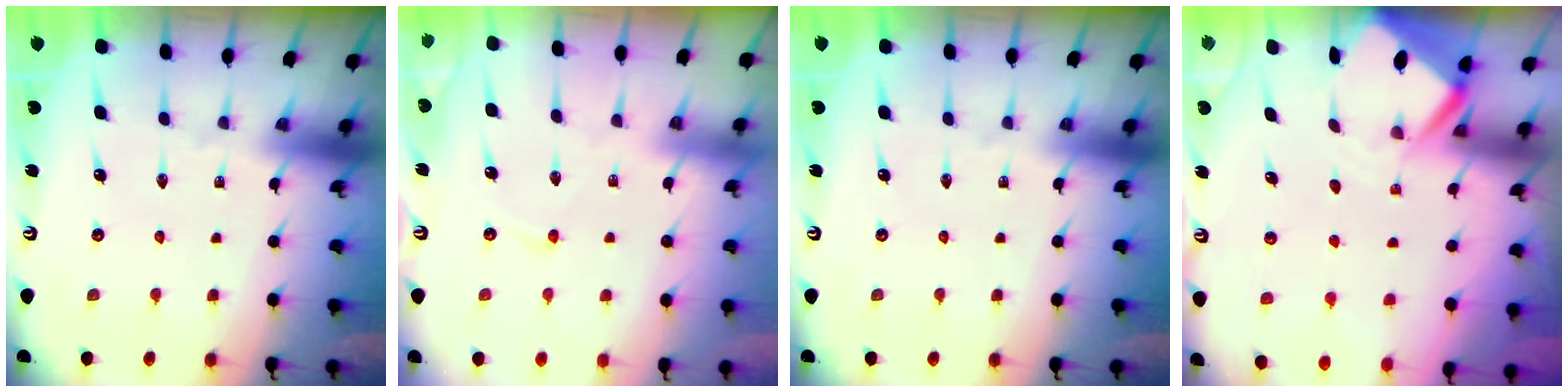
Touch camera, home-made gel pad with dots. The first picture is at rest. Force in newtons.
{"total": 2.9, "press": 2.9, "slide": 0.2}
{"total": 0.0}
{"total": 3.5, "press": 3.5, "slide": 0.3}